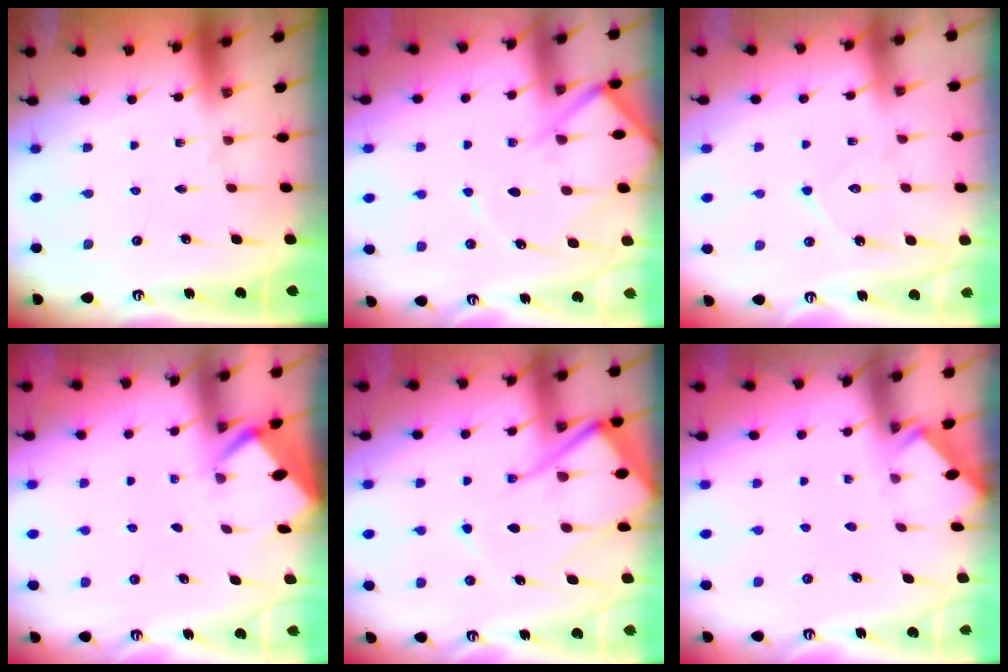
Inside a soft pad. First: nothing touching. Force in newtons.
{"total": 9.0, "press": 9.0, "slide": 1.0}
{"total": 7.8, "press": 7.8, "slide": 0.7}
{"total": 2.2, "press": 2.2, "slide": 0.1}
{"total": 13.7, "press": 13.6, "slide": 1.6}
{"total": 1.7, "press": 1.7, "slide": 0.2}